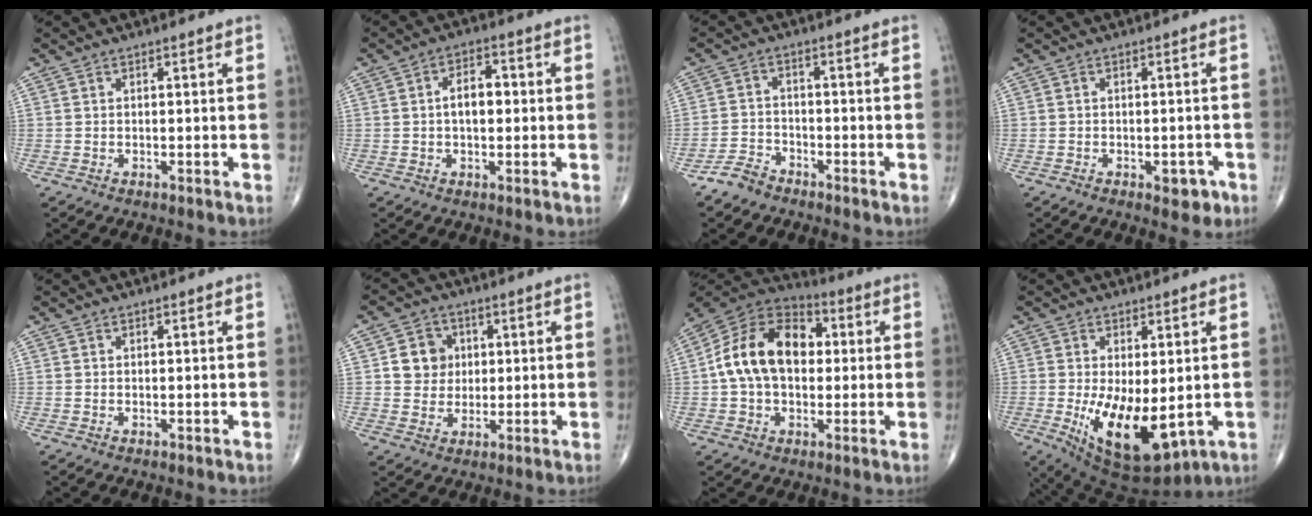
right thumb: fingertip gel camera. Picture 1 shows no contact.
{"total": 5.6, "force": [0.2, 3.3, 4.5], "torque": [-0.067, 0.015, -0.003]}
{"total": 4.1, "force": [-3.4, 2.0, 0.9], "torque": [-0.017, 0.014, -0.071]}
{"total": 3.6, "force": [-1.7, 2.1, 2.4], "torque": [-0.013, 0.005, -0.020]}
{"total": 0.0}
{"total": 6.8, "force": [1.3, 6.1, 2.5], "torque": [-0.009, 0.000, 0.020]}
{"total": 17.3, "force": [1.3, 11.9, 12.5], "torque": [-0.197, 0.032, 0.014]}
{"total": 14.7, "force": [-2.5, 7.0, 12.7], "torque": [-0.207, -0.027, -0.015]}